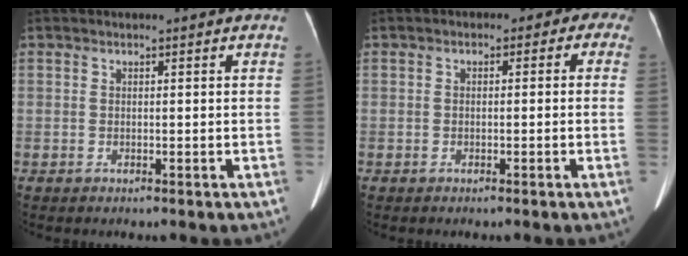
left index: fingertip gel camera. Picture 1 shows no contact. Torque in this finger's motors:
{"motor_torque": [0.90, -1.02, 0.03, 0.03]}